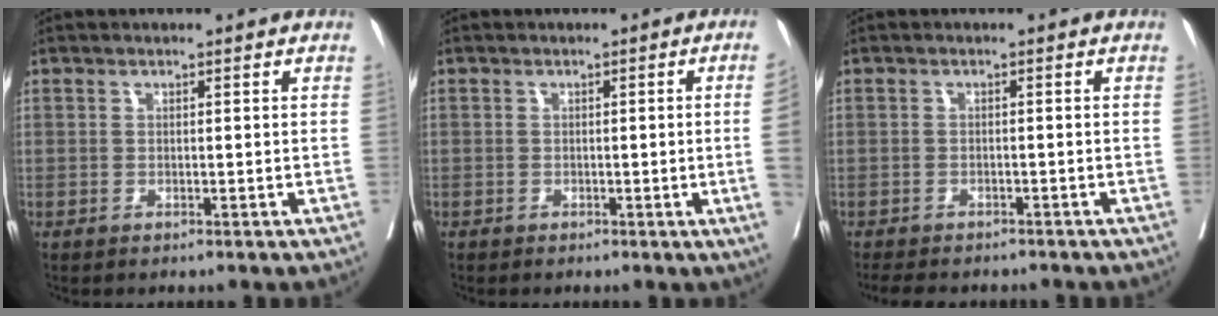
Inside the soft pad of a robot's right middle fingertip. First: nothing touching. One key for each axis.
{"total": 3.0, "fx": -0.4, "fy": -1.0, "fz": 2.8, "tx": -0.036, "ty": -0.006, "tz": -0.005}
{"total": 8.1, "fx": -7.0, "fy": 2.6, "fz": 3.1, "tx": -0.046, "ty": -0.003, "tz": -0.094}